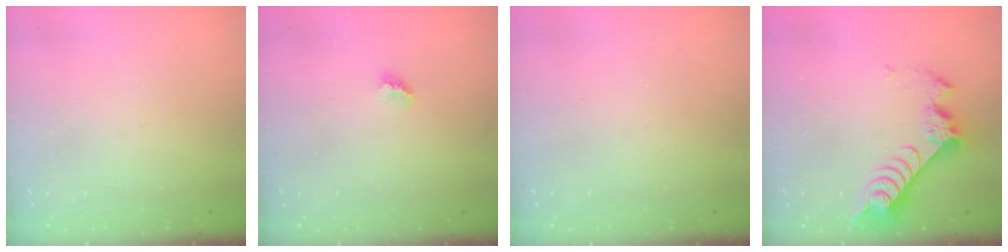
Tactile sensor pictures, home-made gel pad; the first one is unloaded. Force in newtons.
{"total": 2.4, "press": 2.4, "slide": 0.1}
{"total": 0.0}
{"total": 7.4, "press": 7.3, "slide": 1.0}